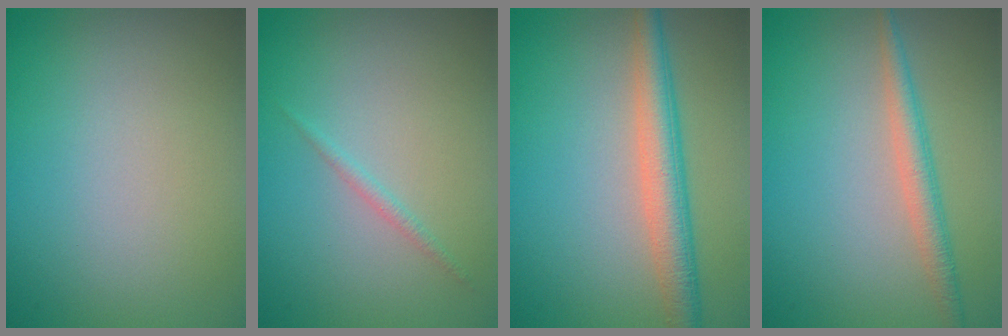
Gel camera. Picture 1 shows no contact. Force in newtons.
{"total": 0.7, "press": 0.7, "slide": 0.1}
{"total": 4.3, "press": 4.3, "slide": 0.1}
{"total": 2.5, "press": 2.5, "slide": 0.1}